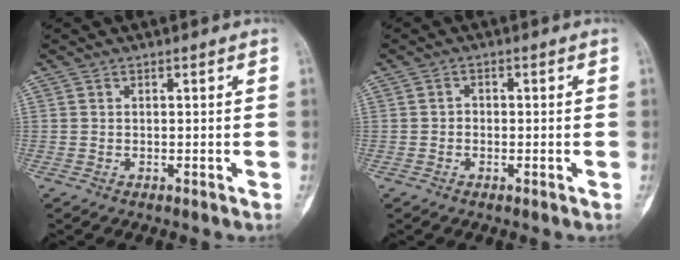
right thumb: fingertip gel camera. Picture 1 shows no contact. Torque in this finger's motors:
{"motor_torque": [-0.40, 0.28, -0.14, 0.19, -0.08]}